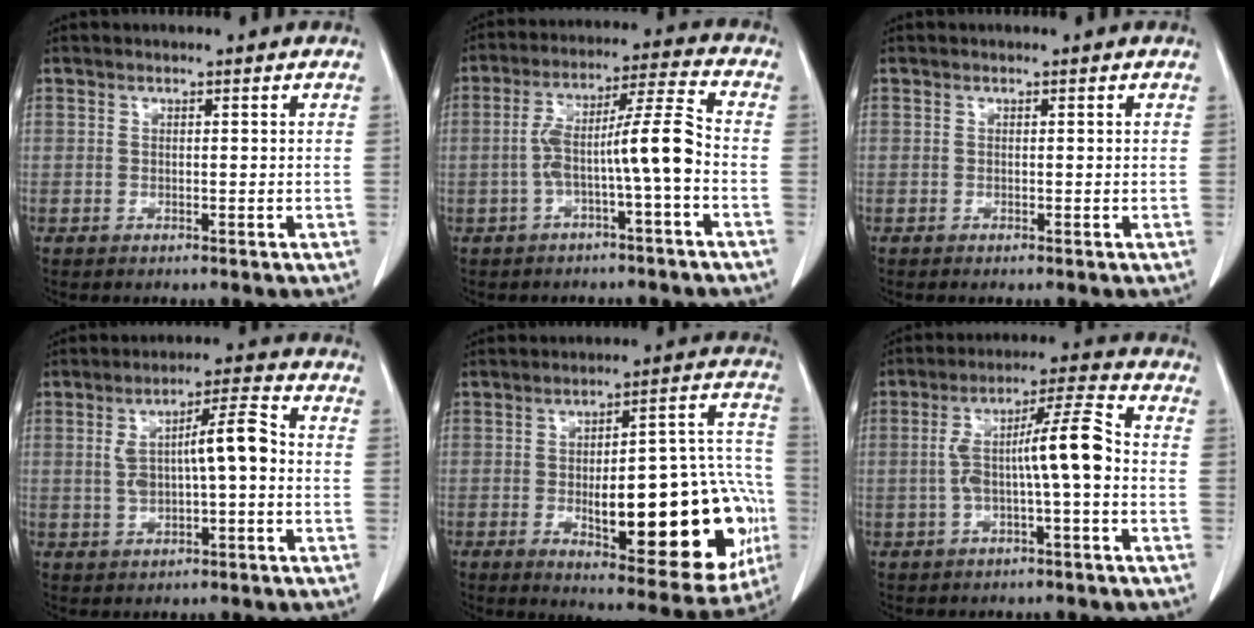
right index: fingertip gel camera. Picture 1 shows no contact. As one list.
[{"total": 9.6, "force": [-2.3, 0.0, 9.3], "torque": [-0.164, 0.033, -0.040]}, {"total": 0.0}, {"total": 8.2, "force": [0.2, 1.6, 8.1], "torque": [-0.144, 0.023, 0.003]}, {"total": 24.9, "force": [-5.4, 7.4, 23.1], "torque": [-0.237, 0.028, -0.052]}, {"total": 9.7, "force": [-1.0, 0.7, 9.6], "torque": [-0.171, 0.033, -0.021]}]